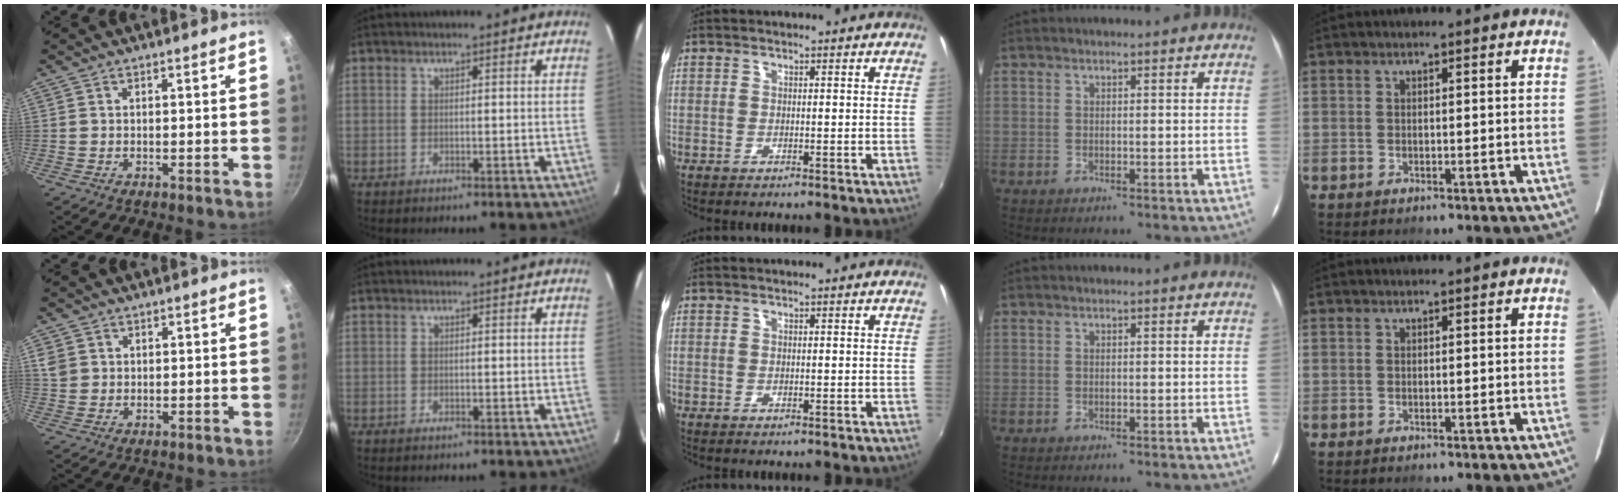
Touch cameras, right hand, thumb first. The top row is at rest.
{"thumb": {"total": 3.7, "force": [1.3, 3.2, 1.5], "torque": [-0.022, -0.003, 0.027]}}